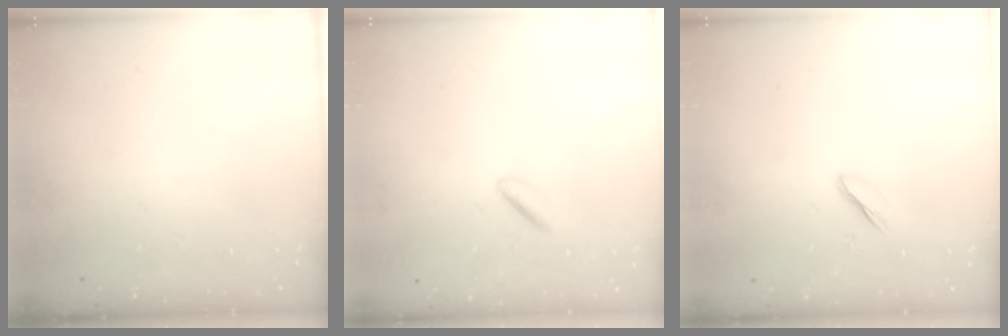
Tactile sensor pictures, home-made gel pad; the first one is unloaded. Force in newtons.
{"total": 0.9, "press": 0.6, "slide": 0.7}
{"total": 2.0, "press": 2.0, "slide": 0.6}